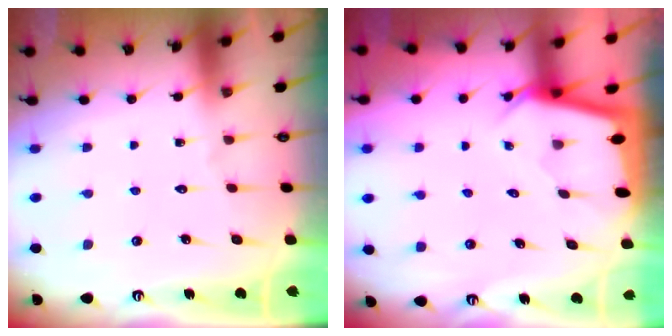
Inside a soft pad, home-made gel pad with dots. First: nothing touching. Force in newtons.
{"total": 2.4, "press": 2.4, "slide": 0.1}